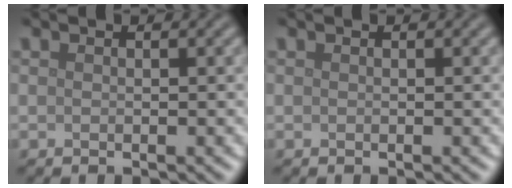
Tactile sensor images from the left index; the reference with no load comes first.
{"total": 0.0}